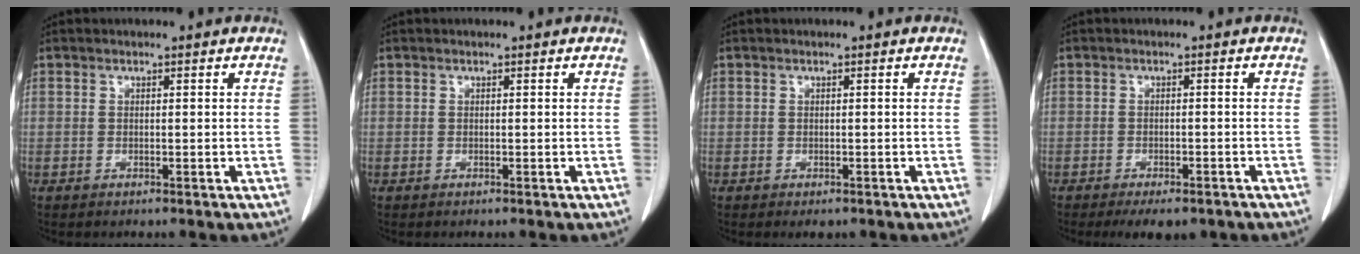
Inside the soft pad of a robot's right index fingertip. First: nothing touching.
{"total": 0.0}
{"total": 1.3, "force": [-0.9, 0.7, 0.7], "torque": [-0.007, -0.001, -0.006]}
{"total": 5.8, "force": [-4.4, 2.2, 3.1], "torque": [-0.034, -0.004, -0.058]}